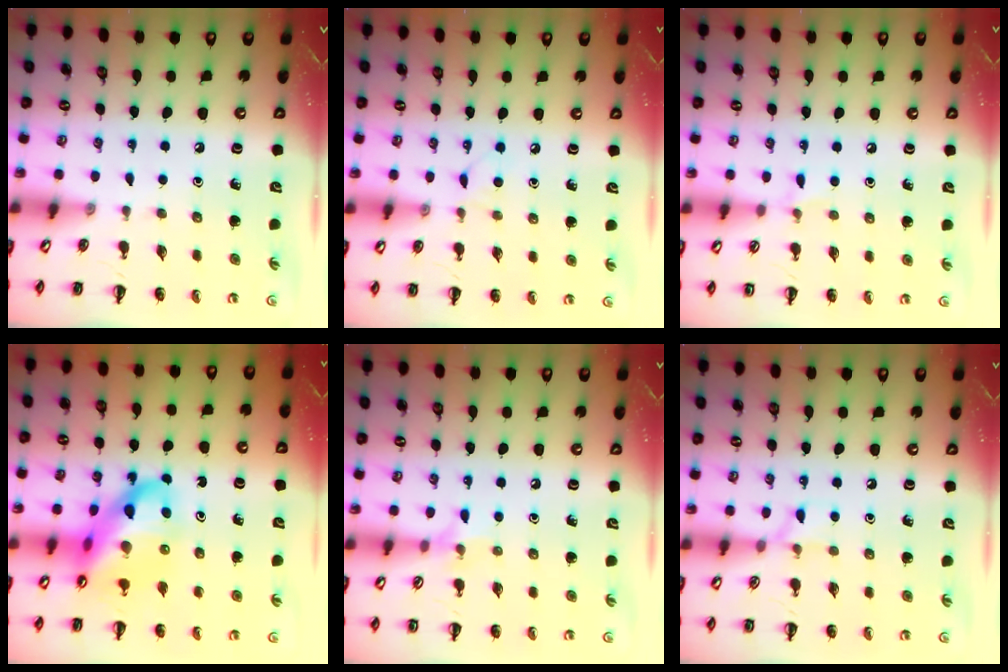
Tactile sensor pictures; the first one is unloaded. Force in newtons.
{"total": 4.6, "press": 4.4, "slide": 1.3}
{"total": 4.8, "press": 4.5, "slide": 1.6}
{"total": 17.1, "press": 16.6, "slide": 4.2}
{"total": 6.3, "press": 6.1, "slide": 1.5}
{"total": 5.3, "press": 5.2, "slide": 1.1}